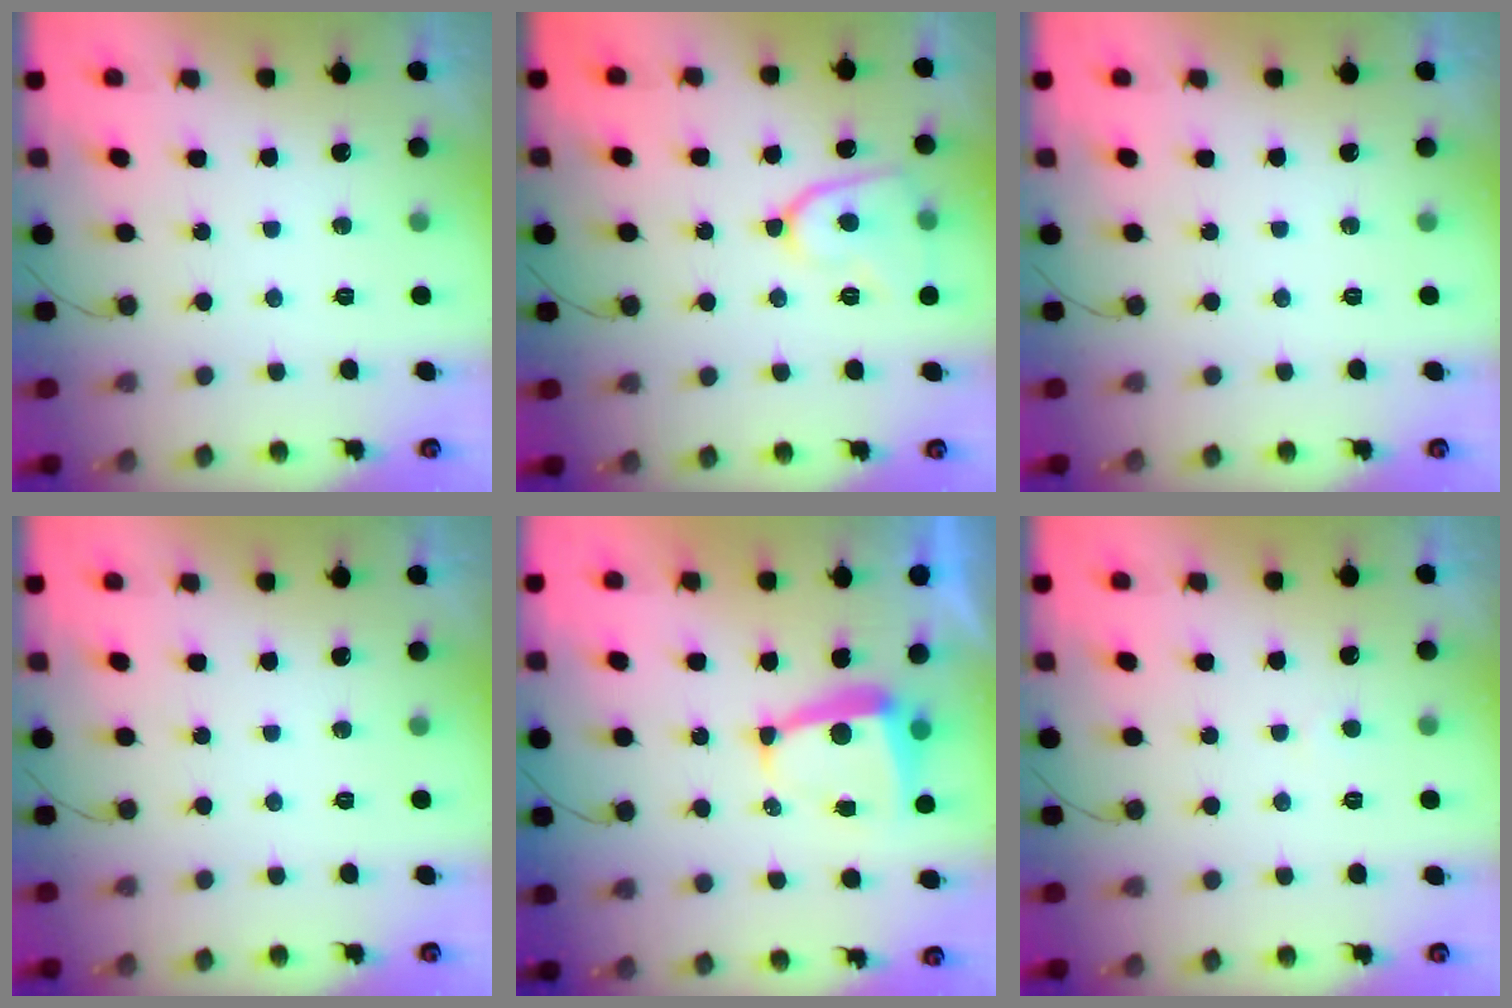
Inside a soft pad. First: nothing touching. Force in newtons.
{"total": 10.8, "press": 10.7, "slide": 1.3}
{"total": 0.0}
{"total": 0.0}
{"total": 6.2, "press": 6.2, "slide": 0.5}
{"total": 2.6, "press": 2.6, "slide": 0.3}